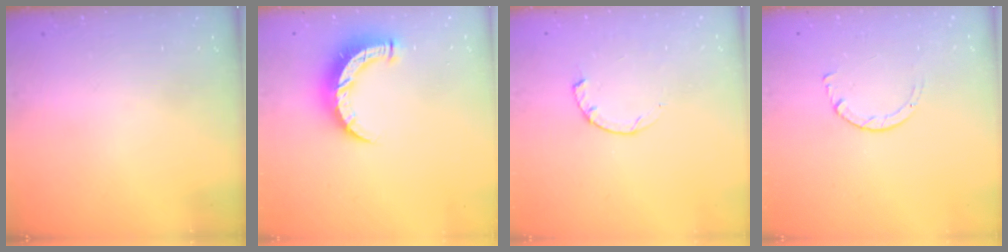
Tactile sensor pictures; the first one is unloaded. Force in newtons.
{"total": 9.2, "press": 9.1, "slide": 0.6}
{"total": 2.3, "press": 2.3, "slide": 0.4}
{"total": 2.7, "press": 2.7, "slide": 0.3}